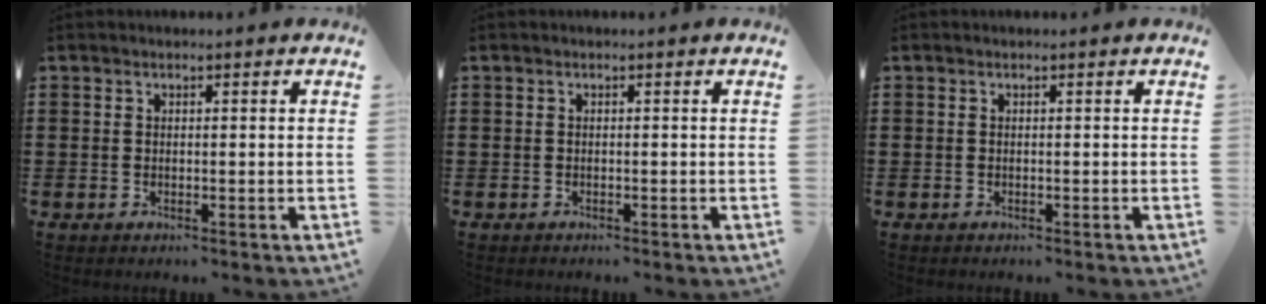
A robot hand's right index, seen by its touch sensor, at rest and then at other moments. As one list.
[{"total": 0.0}, {"total": 0.0}]